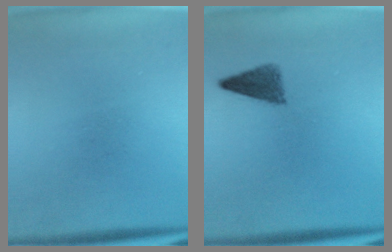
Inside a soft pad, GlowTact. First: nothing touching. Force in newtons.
{"total": 3.3}